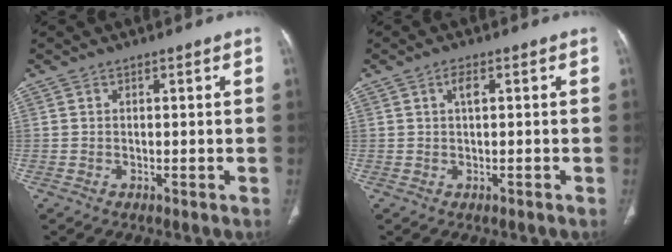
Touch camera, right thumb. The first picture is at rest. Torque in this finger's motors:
{"motor_torque": [2.29, 2.68, 0.52, 0.15, 0.13]}